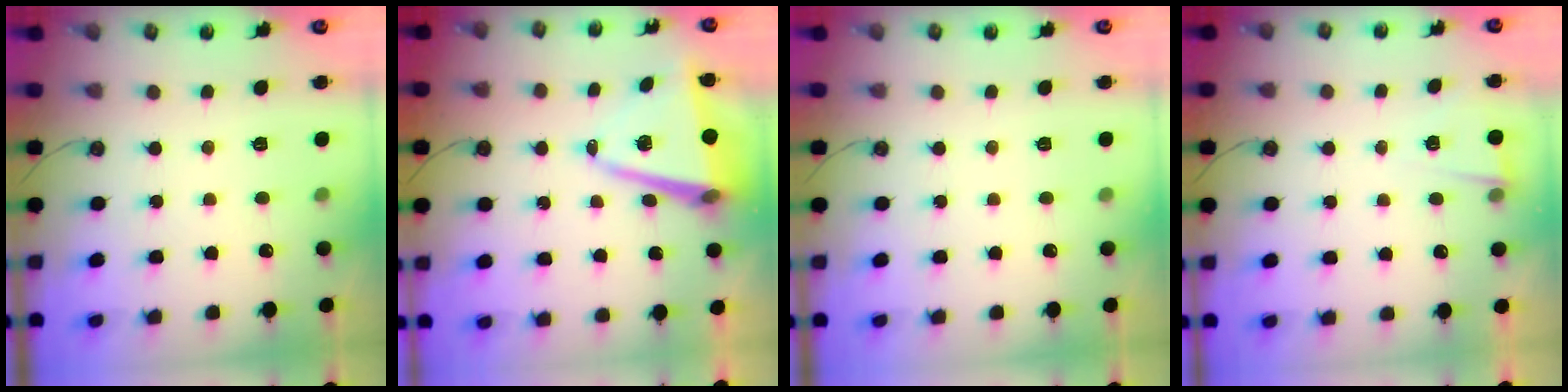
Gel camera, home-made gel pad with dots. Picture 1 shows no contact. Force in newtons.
{"total": 10.9, "press": 10.3, "slide": 3.3}
{"total": 0.0}
{"total": 2.8, "press": 2.3, "slide": 1.6}